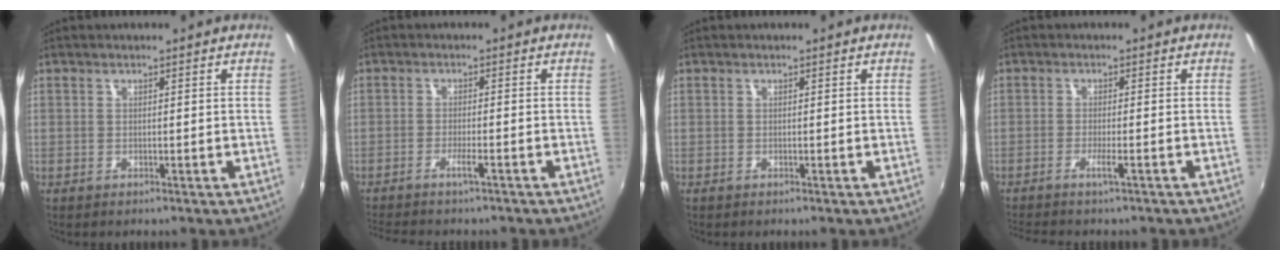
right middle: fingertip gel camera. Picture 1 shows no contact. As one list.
[{"total": 5.0, "force": [-4.2, 0.1, 2.7], "torque": [-0.065, -0.006, -0.074]}, {"total": 0.0}, {"total": 3.9, "force": [-3.1, -0.1, 2.4], "torque": [-0.058, -0.003, -0.058]}]